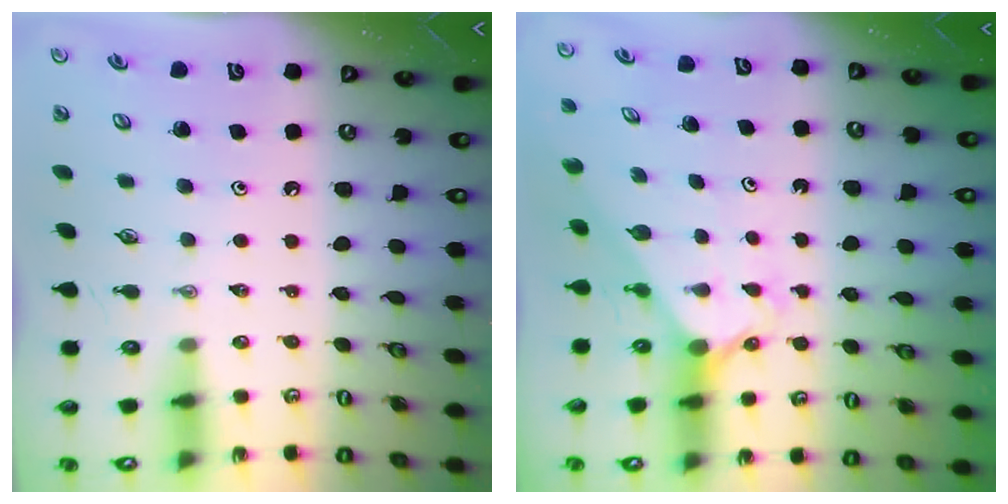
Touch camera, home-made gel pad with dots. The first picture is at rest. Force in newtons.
{"total": 1.8, "press": 1.8, "slide": 0.2}